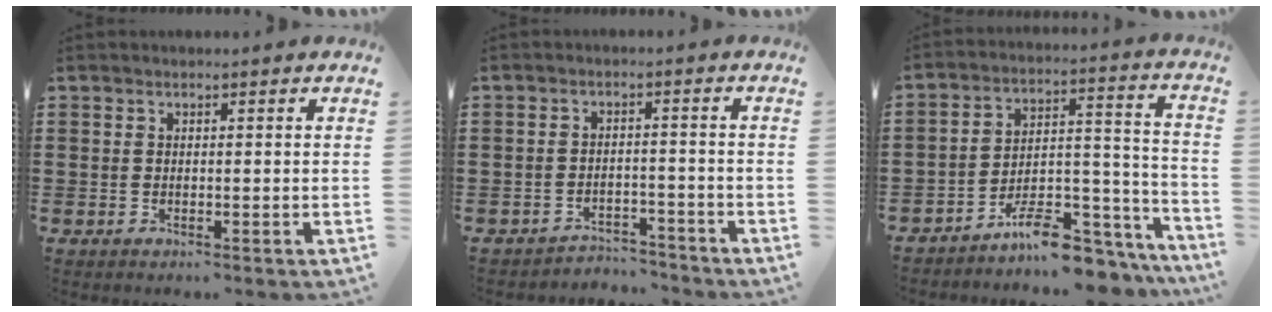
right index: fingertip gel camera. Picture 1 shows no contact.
{"total": 3.4, "force": [-3.4, 0.5, 0.2], "torque": [-0.009, -0.001, -0.070]}
{"total": 9.2, "force": [-8.1, 2.0, 3.8], "torque": [-0.045, 0.029, -0.149]}